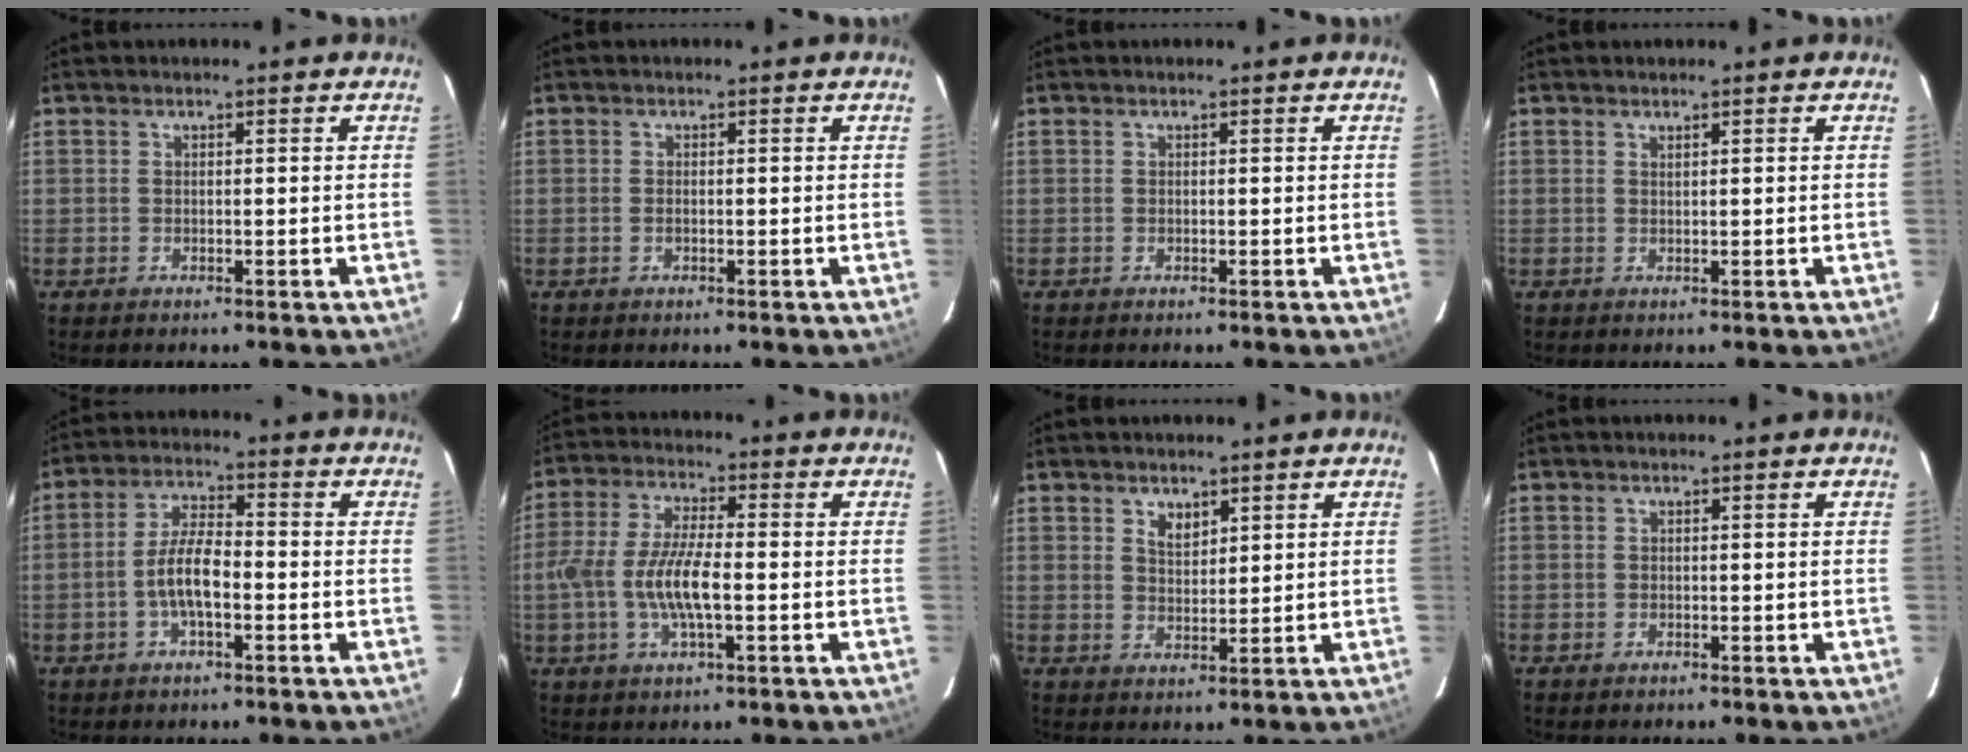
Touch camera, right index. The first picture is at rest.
{"total": 0.7, "force": [-0.2, 0.4, 0.6], "torque": [-0.012, 0.000, -0.005]}
{"total": 0.0}
{"total": 0.5, "force": [0.5, -0.1, 0.2], "torque": [-0.006, -0.003, 0.008]}
{"total": 7.0, "force": [-2.2, 2.3, 6.3], "torque": [-0.128, 0.010, -0.040]}
{"total": 10.5, "force": [-2.2, 3.1, 9.7], "torque": [-0.201, 0.000, -0.044]}
{"total": 3.0, "force": [1.9, 1.6, 1.6], "torque": [-0.024, 0.001, 0.034]}
{"total": 0.5, "force": [-0.4, 0.4, 0.1], "torque": [-0.001, -0.001, -0.007]}